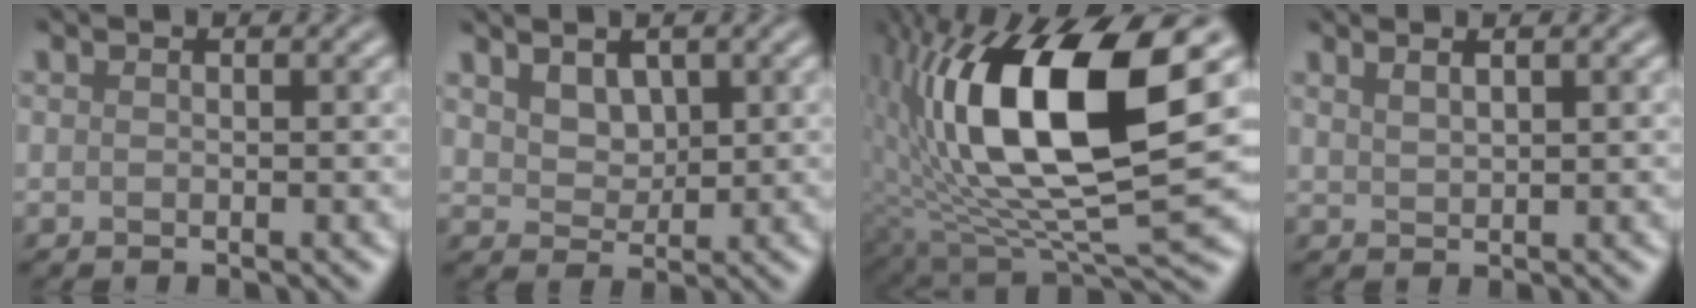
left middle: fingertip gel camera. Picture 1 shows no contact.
{"total": 3.9, "force": [1.8, 2.6, 2.3], "torque": [-0.061, 0.009, 0.041]}
{"total": 15.6, "force": [2.2, 6.0, 14.2], "torque": [-0.272, -0.002, 0.044]}
{"total": 2.1, "force": [1.3, 0.9, 1.5], "torque": [-0.008, 0.018, 0.007]}